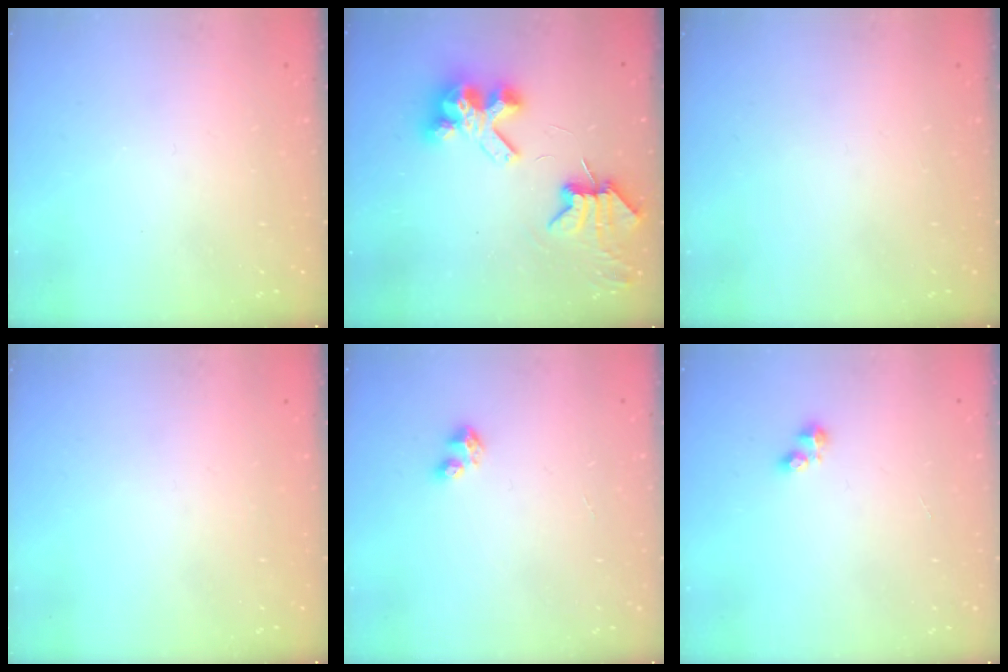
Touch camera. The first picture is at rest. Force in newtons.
{"total": 8.0, "press": 8.0, "slide": 1.1}
{"total": 0.0}
{"total": 0.0}
{"total": 3.0, "press": 2.9, "slide": 0.3}
{"total": 2.5, "press": 2.5, "slide": 0.4}